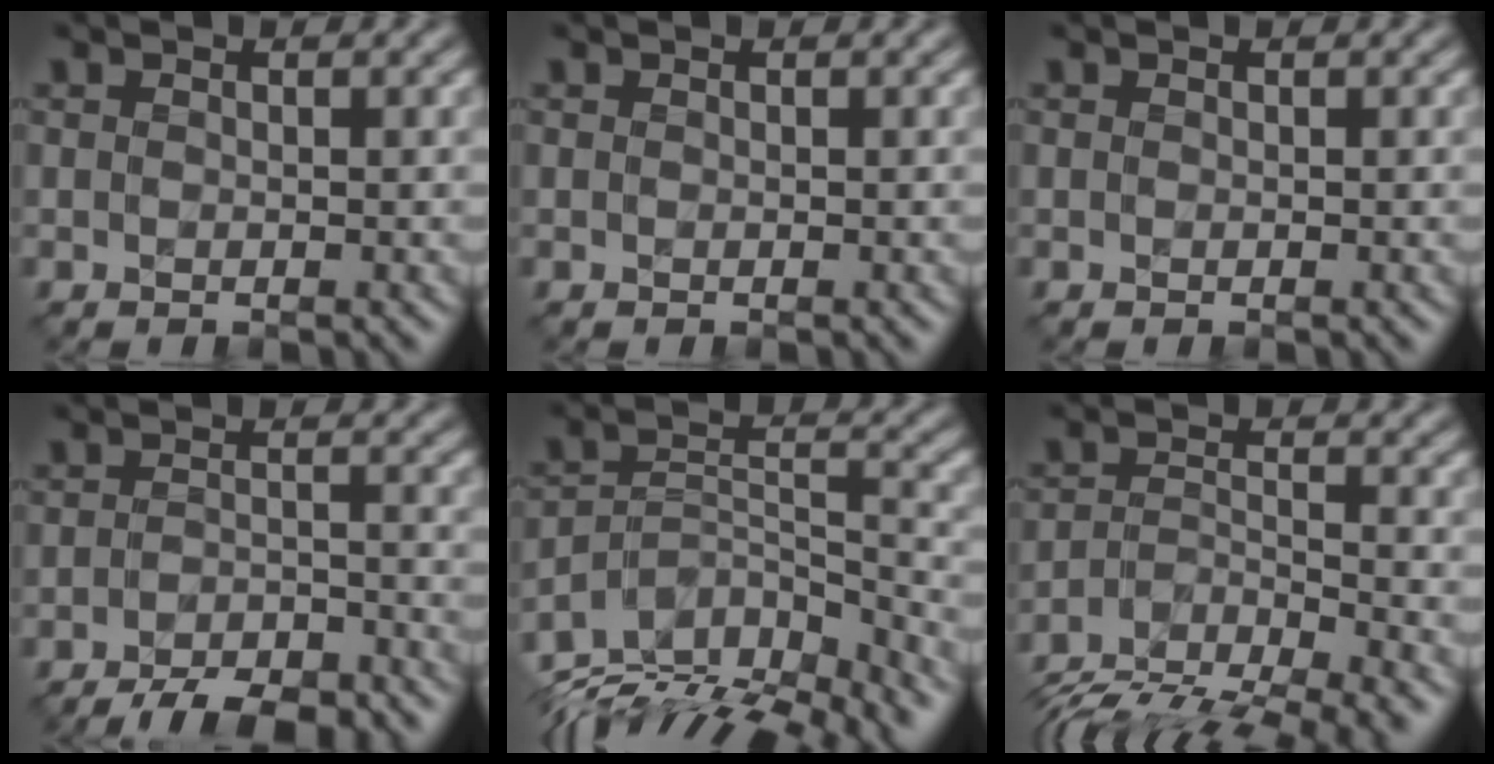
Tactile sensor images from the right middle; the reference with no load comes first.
{"total": 0.0}
{"total": 0.0}
{"total": 6.1, "force": [-5.0, 1.6, 3.2], "torque": [-0.048, -0.005, -0.080]}
{"total": 13.4, "force": [-11.6, 4.8, 4.7], "torque": [-0.081, 0.002, -0.170]}
{"total": 7.3, "force": [-6.2, 1.9, 3.3], "torque": [-0.065, -0.011, -0.113]}